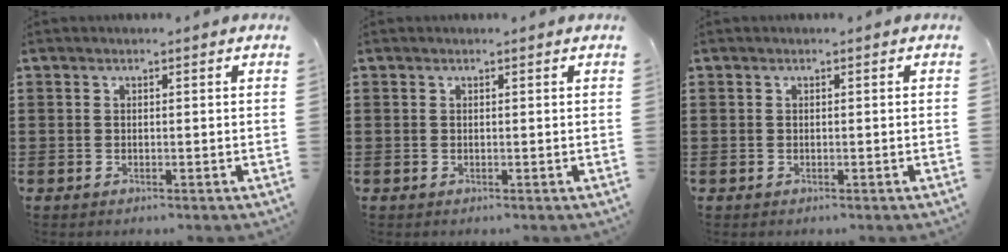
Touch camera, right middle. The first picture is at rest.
{"total": 0.0}
{"total": 0.0}